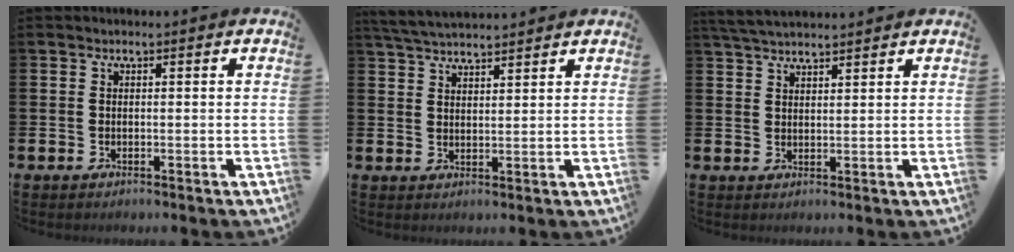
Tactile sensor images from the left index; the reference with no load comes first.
{"total": 4.2, "force": [4.1, 0.4, 0.8], "torque": [-0.025, -0.018, 0.074]}
{"total": 3.8, "force": [3.6, 0.6, 1.0], "torque": [-0.026, -0.012, 0.067]}